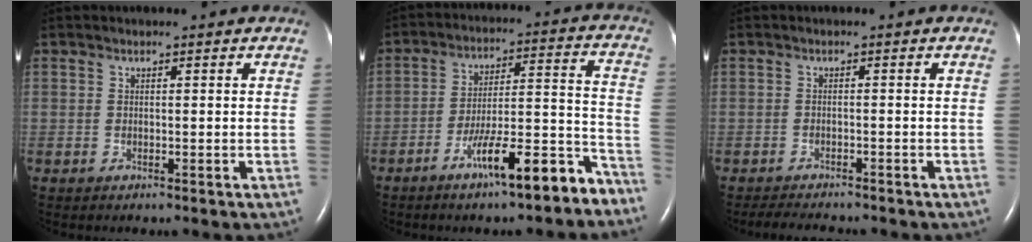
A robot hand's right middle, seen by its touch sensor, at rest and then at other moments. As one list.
[{"total": 13.2, "force": [-9.2, 2.0, 9.2], "torque": [-0.139, 0.026, -0.143]}, {"total": 5.2, "force": [-4.8, 0.9, 1.9], "torque": [-0.031, -0.012, -0.070]}]